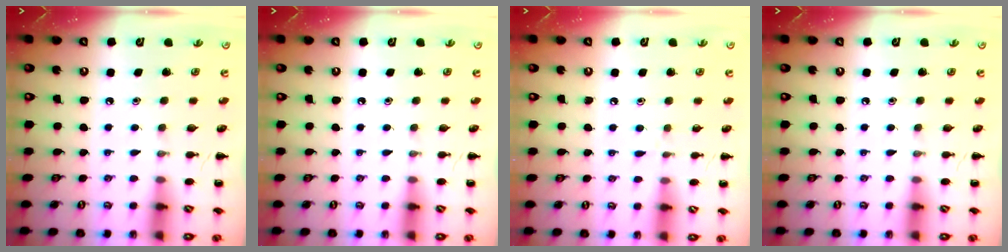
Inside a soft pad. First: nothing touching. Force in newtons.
{"total": 0.0}
{"total": 3.8, "press": 3.5, "slide": 1.4}
{"total": 0.0}